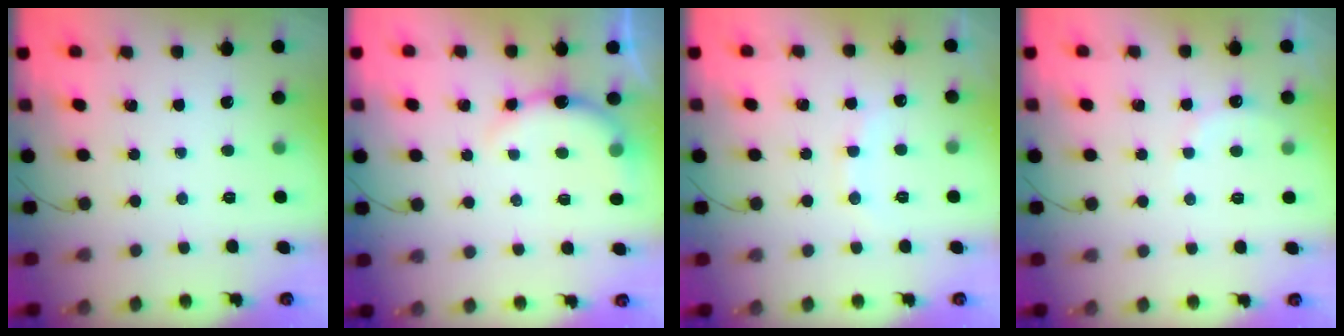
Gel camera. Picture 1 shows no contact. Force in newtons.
{"total": 6.0, "press": 6.0, "slide": 0.8}
{"total": 8.2, "press": 8.1, "slide": 1.3}
{"total": 5.3, "press": 5.2, "slide": 1.2}